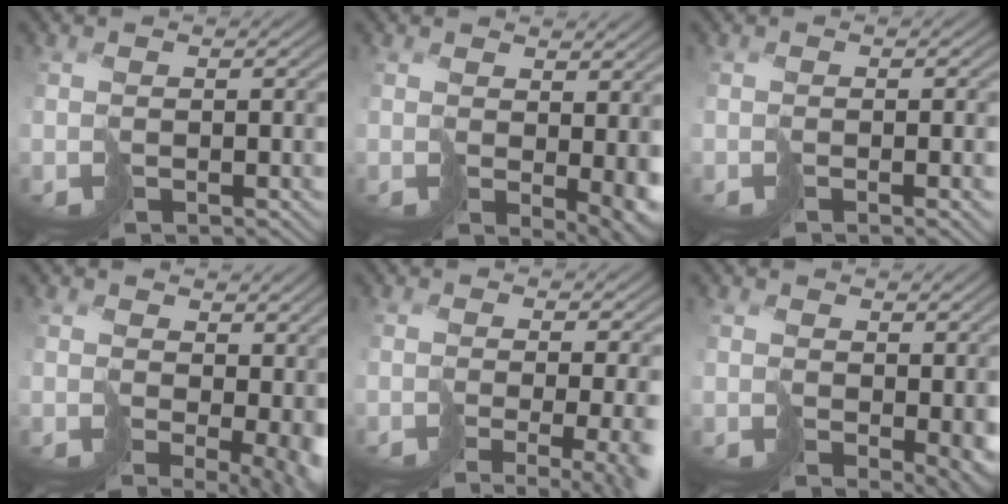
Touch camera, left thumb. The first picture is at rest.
{"total": 5.0, "force": [0.9, 1.9, 4.5], "torque": [-0.064, -0.007, 0.019]}
{"total": 1.9, "force": [-0.6, 0.2, 1.8], "torque": [-0.027, 0.000, -0.013]}
{"total": 7.9, "force": [0.8, 4.4, 6.5], "torque": [-0.102, -0.020, 0.032]}
{"total": 10.4, "force": [-3.2, 3.8, 9.1], "torque": [-0.113, -0.019, -0.027]}
{"total": 4.4, "force": [0.4, 2.3, 3.6], "torque": [-0.054, -0.014, 0.014]}